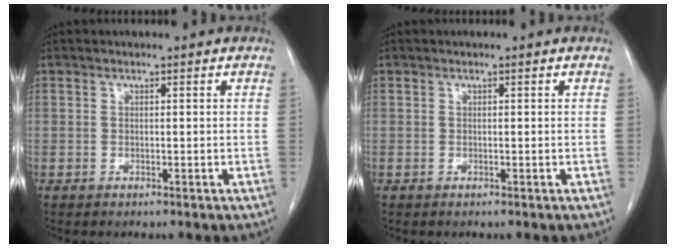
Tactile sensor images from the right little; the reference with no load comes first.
{"total": 0.0}